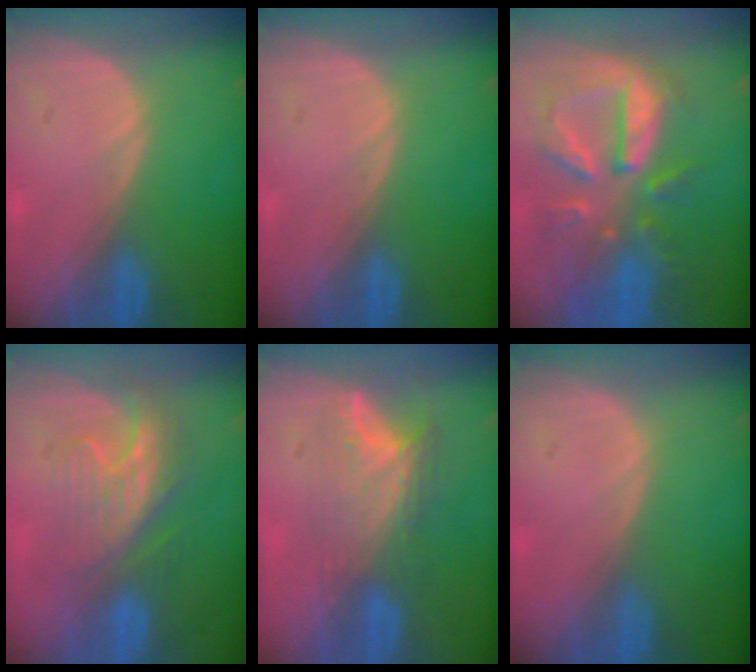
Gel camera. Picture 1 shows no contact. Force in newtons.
{"total": 0.0}
{"total": 10.6, "press": 9.3, "slide": 5.0}
{"total": 8.6, "press": 7.5, "slide": 4.3}
{"total": 8.1, "press": 6.8, "slide": 4.5}
{"total": 0.0}